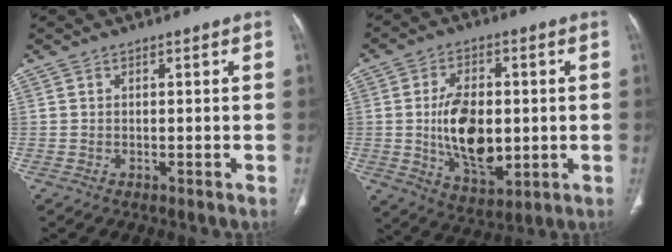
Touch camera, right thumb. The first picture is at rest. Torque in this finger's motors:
{"motor_torque": [1.69, 1.91, 1.48, -0.20, 0.23]}